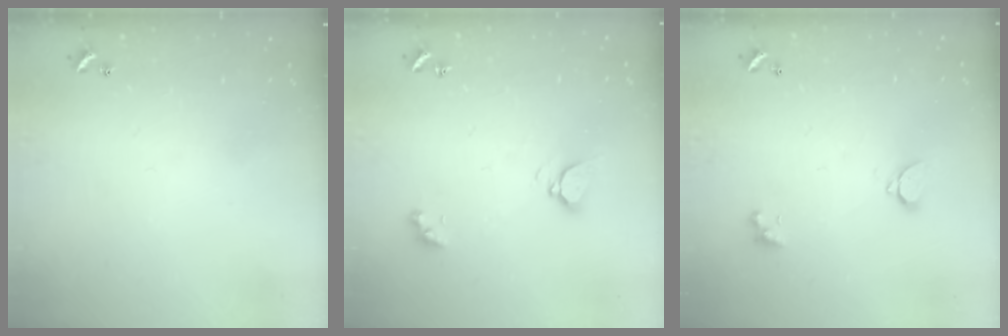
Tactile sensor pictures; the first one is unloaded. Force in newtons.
{"total": 3.4, "press": 3.4, "slide": 0.3}
{"total": 2.1, "press": 1.8, "slide": 1.0}